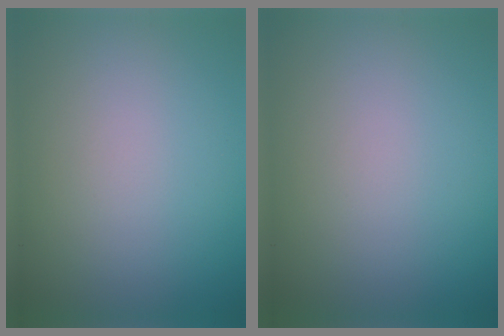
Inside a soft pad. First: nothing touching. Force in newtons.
{"total": 0.0}